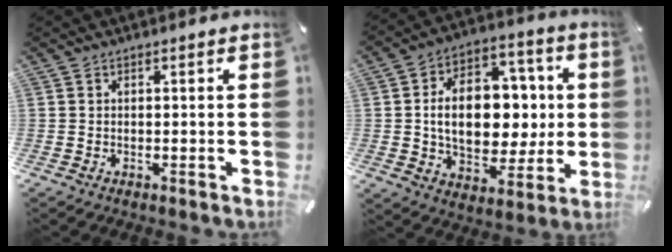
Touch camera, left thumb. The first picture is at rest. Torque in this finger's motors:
{"motor_torque": [2.53, 2.48, 1.67, -0.04, 0.48]}